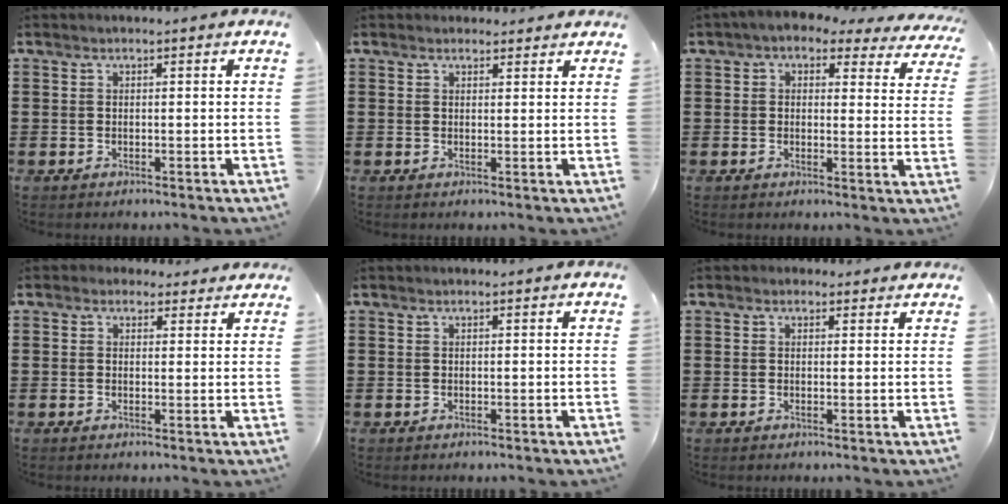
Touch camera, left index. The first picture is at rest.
{"total": 1.5, "force": [1.4, 0.6, 0.1], "torque": [-0.006, 0.005, 0.028]}
{"total": 2.9, "force": [2.1, 1.3, 1.4], "torque": [-0.039, -0.009, 0.034]}
{"total": 2.1, "force": [1.6, 1.3, 0.3], "torque": [-0.006, 0.003, 0.028]}
{"total": 0.0}
{"total": 1.2, "force": [0.9, 0.8, 0.2], "torque": [-0.007, 0.007, 0.016]}